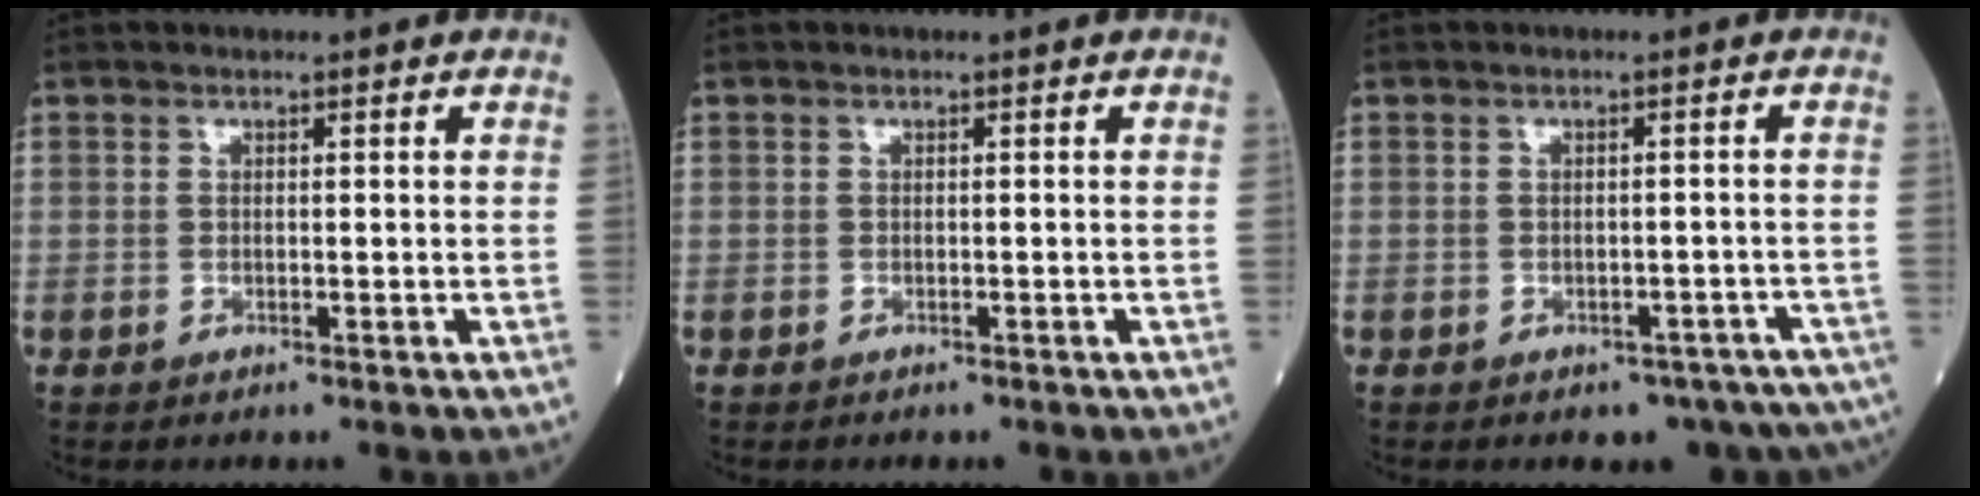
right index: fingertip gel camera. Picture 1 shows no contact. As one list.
[{"total": 0.6, "force": [-0.5, 0.1, 0.1], "torque": [-0.007, -0.001, -0.010]}, {"total": 9.6, "force": [-8.1, 4.5, 2.4], "torque": [-0.017, 0.012, -0.084]}]